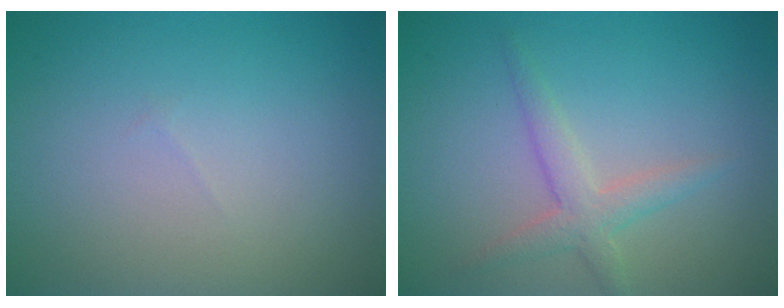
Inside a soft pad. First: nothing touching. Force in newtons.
{"total": 2.5, "press": 2.5, "slide": 0.1}